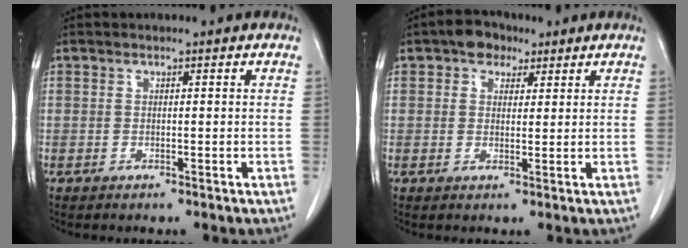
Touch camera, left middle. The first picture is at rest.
{"total": 4.0, "force": [2.4, 2.6, 1.8], "torque": [-0.031, 0.015, 0.040]}